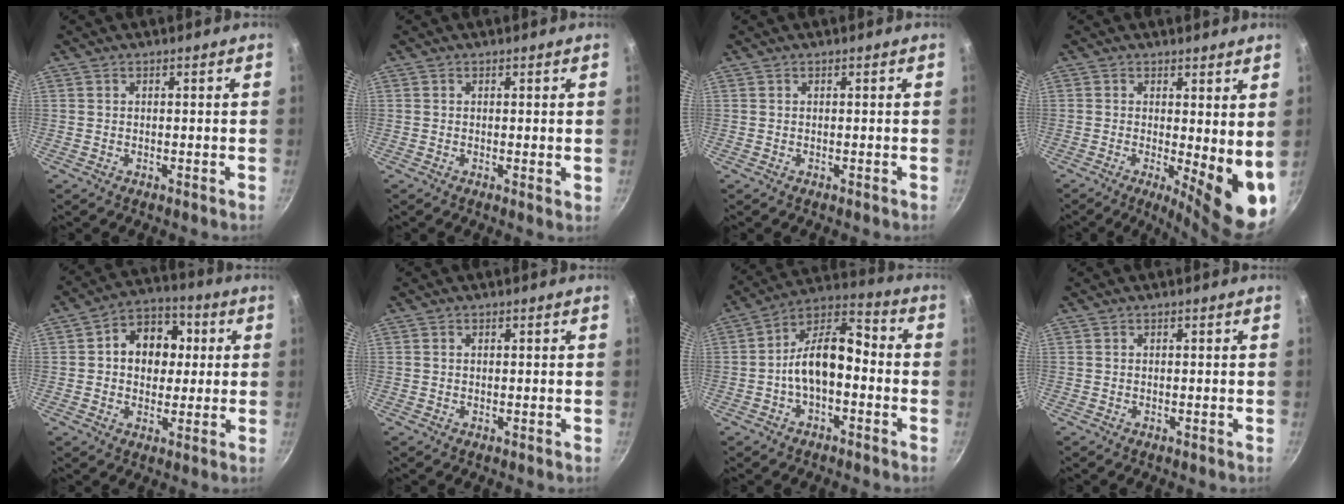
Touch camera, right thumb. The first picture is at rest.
{"total": 0.9, "force": [0.2, 0.3, 0.8], "torque": [-0.011, -0.005, 0.001]}
{"total": 0.0}
{"total": 10.8, "force": [-0.2, 3.4, 10.3], "torque": [-0.115, -0.020, 0.003]}
{"total": 12.1, "force": [2.0, 9.4, 7.4], "torque": [-0.064, 0.014, 0.017]}
{"total": 0.6, "force": [0.2, 0.5, 0.3], "torque": [-0.005, 0.003, 0.003]}
{"total": 12.4, "force": [-2.3, 6.8, 10.1], "torque": [-0.152, 0.057, -0.052]}
{"total": 0.0}